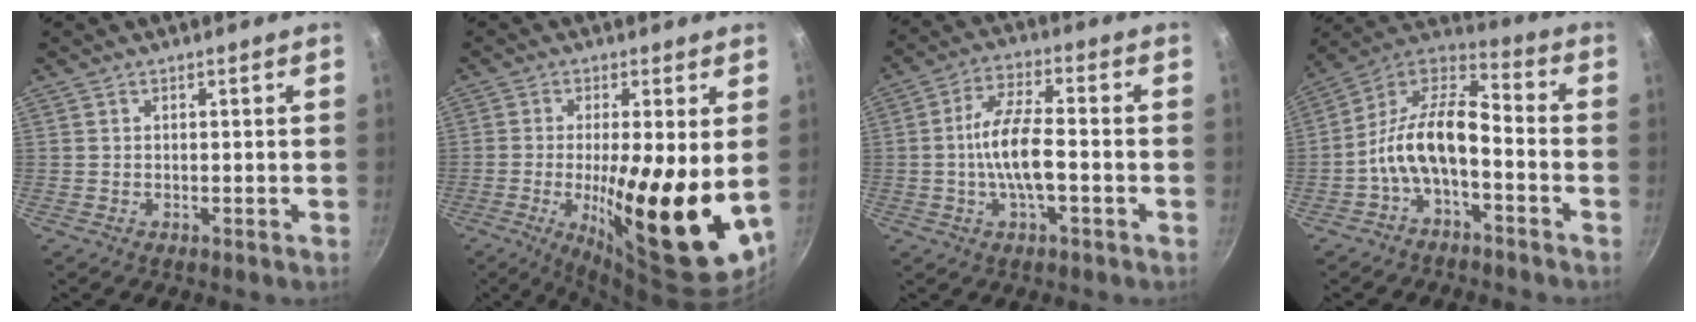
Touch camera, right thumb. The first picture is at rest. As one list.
[{"total": 19.3, "force": [-1.3, 5.1, 18.6], "torque": [-0.275, -0.023, -0.019]}, {"total": 9.9, "force": [-1.8, 3.5, 9.1], "torque": [-0.167, 0.025, -0.042]}, {"total": 13.3, "force": [-4.2, 6.4, 10.9], "torque": [-0.200, 0.060, -0.095]}]